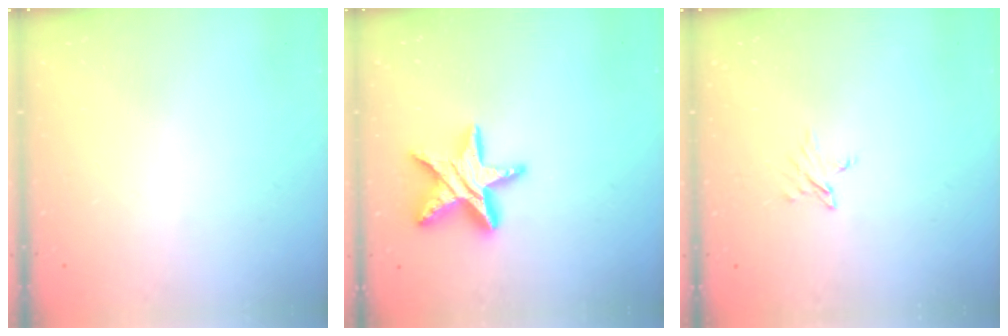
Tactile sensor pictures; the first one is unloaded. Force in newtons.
{"total": 15.9, "press": 15.9, "slide": 1.2}
{"total": 4.0, "press": 4.0, "slide": 0.5}